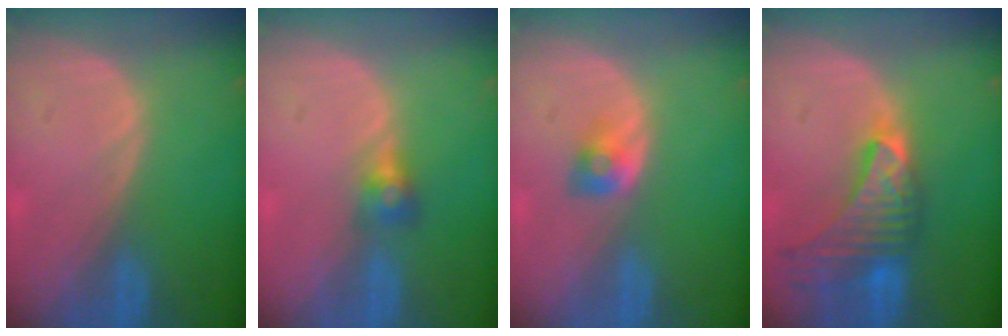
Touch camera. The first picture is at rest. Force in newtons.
{"total": 2.7, "press": 2.5, "slide": 0.9}
{"total": 2.6, "press": 2.4, "slide": 1.0}
{"total": 9.4, "press": 8.4, "slide": 4.3}